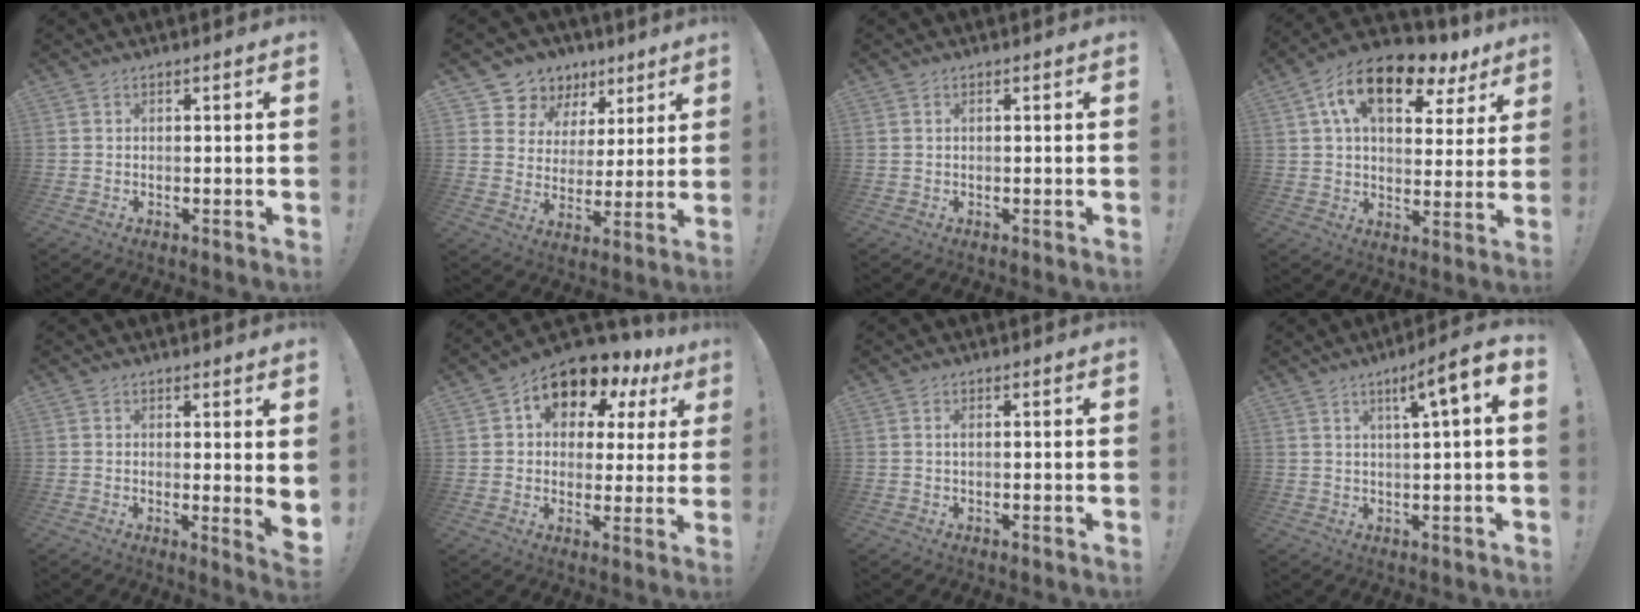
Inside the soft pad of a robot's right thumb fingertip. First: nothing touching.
{"total": 9.2, "force": [5.3, 7.3, 1.8], "torque": [-0.034, -0.041, 0.107]}
{"total": 0.6, "force": [0.3, 0.3, 0.4], "torque": [-0.013, 0.003, 0.007]}
{"total": 16.4, "force": [8.5, 8.3, 11.3], "torque": [-0.187, -0.039, 0.145]}
{"total": 3.8, "force": [1.2, 0.4, 3.5], "torque": [-0.026, -0.027, 0.022]}
{"total": 10.3, "force": [6.1, 6.7, 5.0], "torque": [-0.076, -0.049, 0.109]}
{"total": 0.8, "force": [0.0, 0.1, 0.8], "torque": [-0.017, 0.002, 0.000]}
{"total": 7.6, "force": [2.8, 0.3, 7.0], "torque": [-0.095, -0.016, 0.035]}